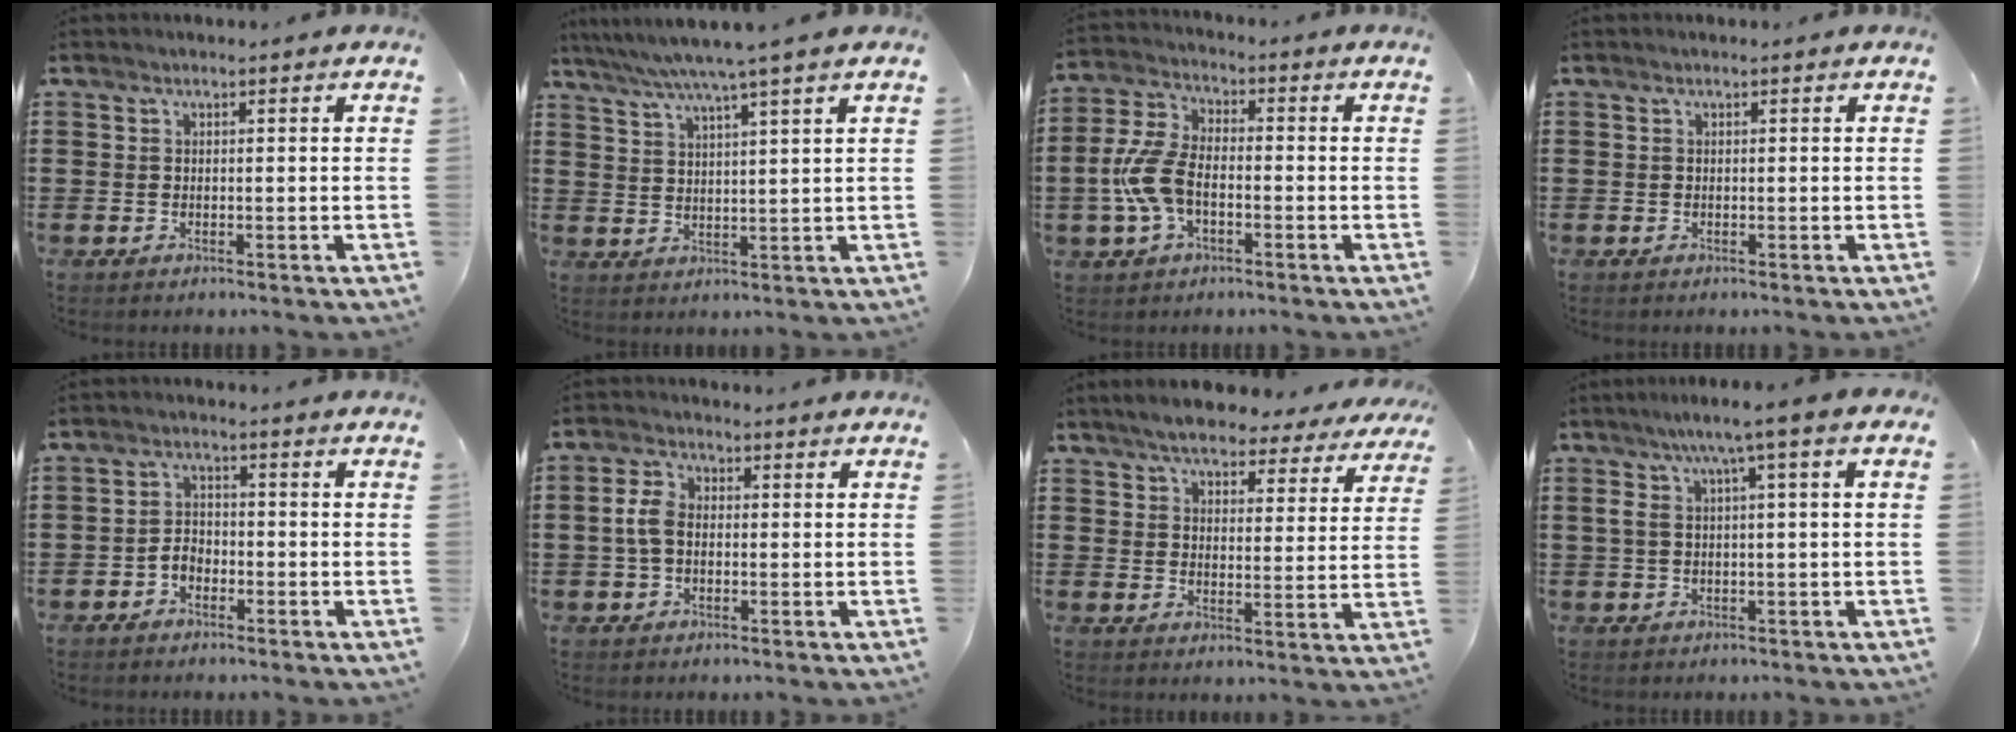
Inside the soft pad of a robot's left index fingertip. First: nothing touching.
{"total": 5.5, "force": [4.5, -1.0, 3.1], "torque": [-0.074, -0.020, 0.074]}
{"total": 8.5, "force": [-1.9, 4.7, 6.9], "torque": [-0.180, -0.004, -0.045]}
{"total": 0.0}
{"total": 2.7, "force": [-1.5, 1.7, 1.5], "torque": [-0.039, 0.003, -0.034]}
{"total": 4.4, "force": [-0.1, 2.8, 3.4], "torque": [-0.082, 0.004, -0.006]}
{"total": 5.8, "force": [5.4, 1.1, 1.7], "torque": [-0.048, -0.022, 0.095]}
{"total": 4.4, "force": [0.4, 0.4, 4.4], "torque": [-0.088, 0.001, -0.002]}